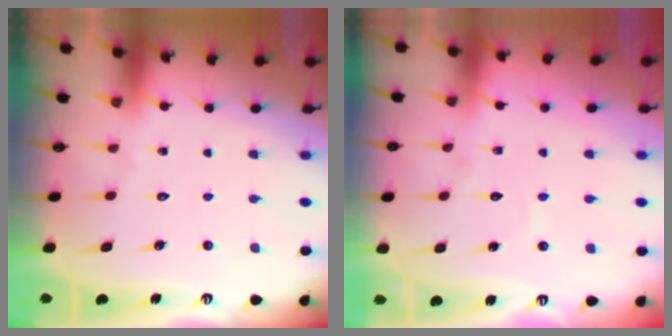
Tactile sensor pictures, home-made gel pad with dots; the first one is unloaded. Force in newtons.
{"total": 3.6, "press": 3.6, "slide": 0.3}